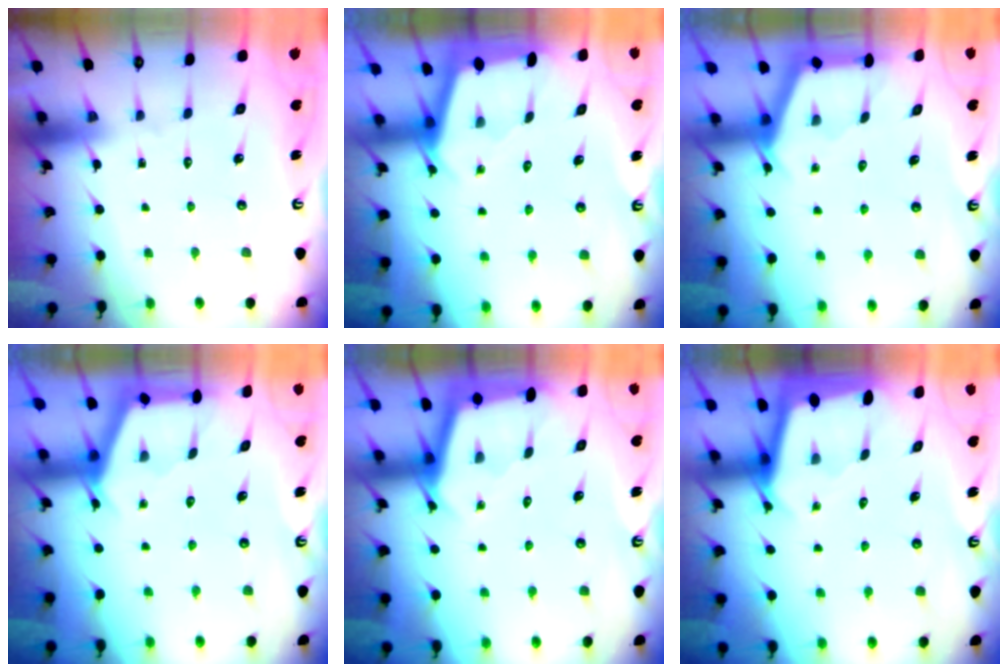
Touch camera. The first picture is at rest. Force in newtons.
{"total": 1.8, "press": 1.8, "slide": 0.1}
{"total": 2.9, "press": 2.9, "slide": 0.3}
{"total": 2.9, "press": 2.9, "slide": 0.3}
{"total": 2.2, "press": 2.2, "slide": 0.2}
{"total": 2.2, "press": 2.2, "slide": 0.1}